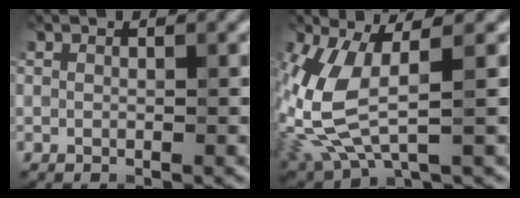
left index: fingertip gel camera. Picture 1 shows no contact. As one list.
[{"total": 7.3, "force": [-0.3, 3.4, 6.5], "torque": [-0.176, -0.012, 0.002]}]